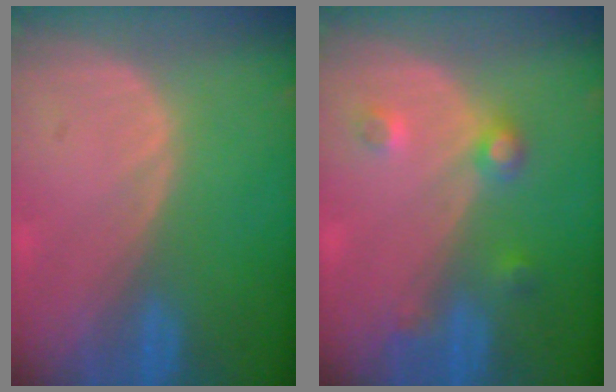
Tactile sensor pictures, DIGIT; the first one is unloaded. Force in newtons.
{"total": 3.8, "press": 3.5, "slide": 1.4}